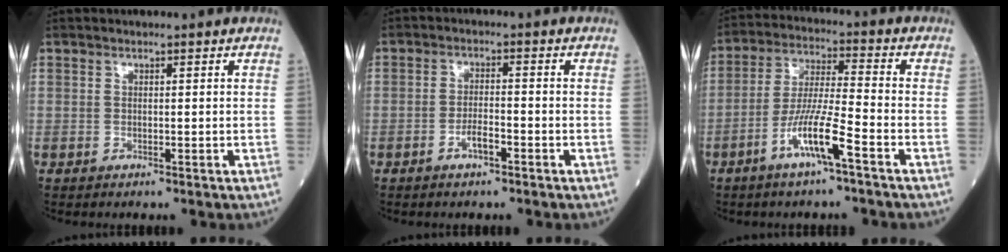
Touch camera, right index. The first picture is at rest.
{"total": 2.8, "force": [-1.6, 0.8, 2.2], "torque": [-0.036, 0.003, -0.031]}
{"total": 8.9, "force": [-4.7, 0.1, 7.6], "torque": [-0.147, -0.002, -0.090]}